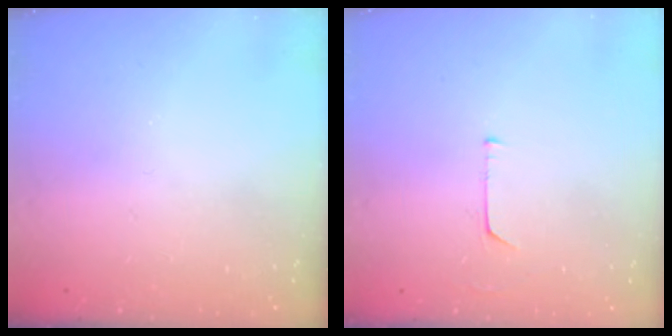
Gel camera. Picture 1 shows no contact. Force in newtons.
{"total": 4.6, "press": 4.6, "slide": 0.3}